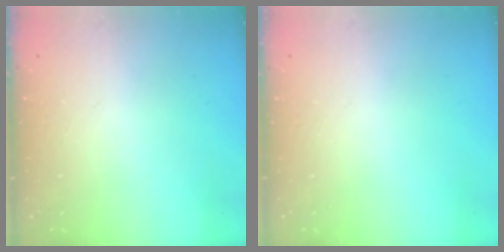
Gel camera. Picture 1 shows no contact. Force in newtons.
{"total": 0.0}